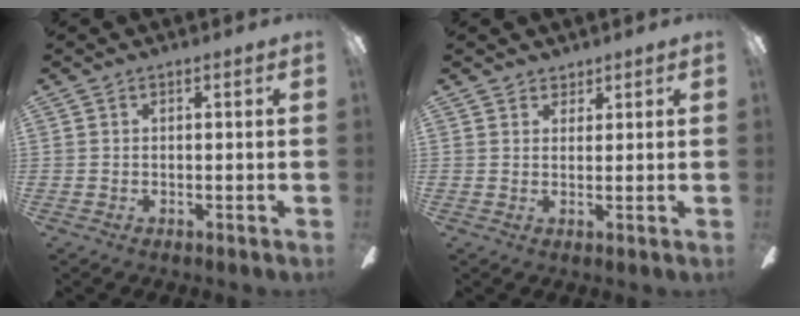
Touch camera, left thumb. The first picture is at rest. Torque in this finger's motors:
{"motor_torque": [0.10, -0.03, -0.15, 0.27, -0.02]}